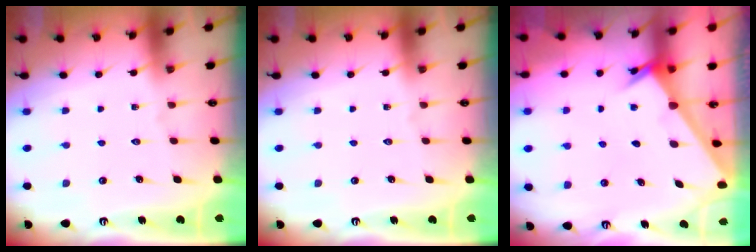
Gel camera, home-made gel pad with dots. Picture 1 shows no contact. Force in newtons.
{"total": 0.0}
{"total": 2.4, "press": 2.4, "slide": 0.2}